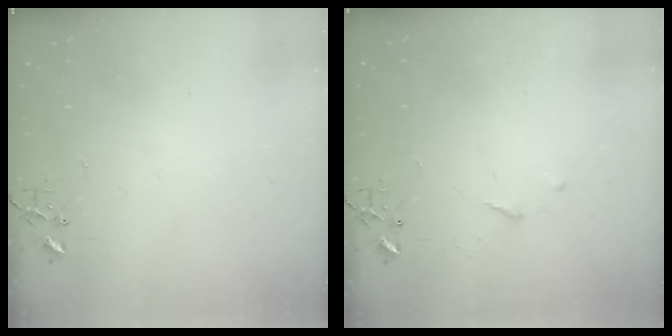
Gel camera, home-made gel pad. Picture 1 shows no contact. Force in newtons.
{"total": 3.4, "press": 3.3, "slide": 0.6}